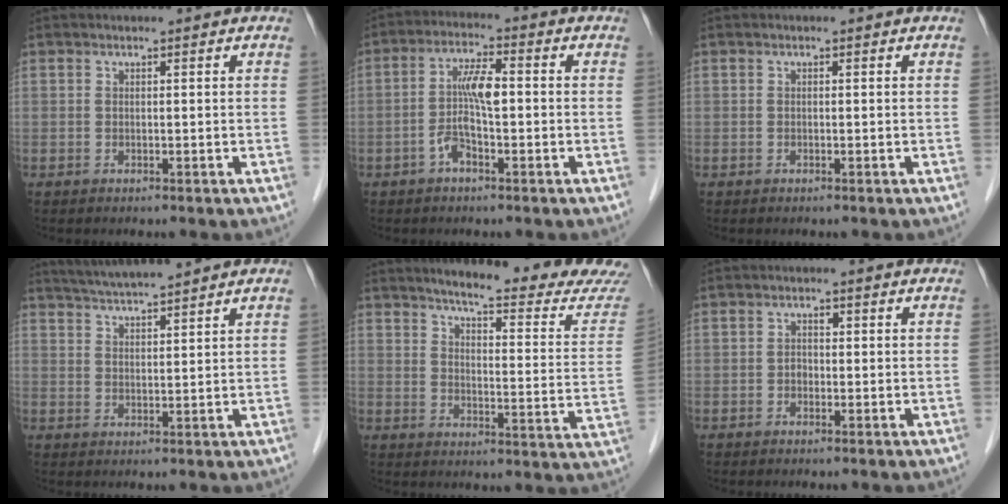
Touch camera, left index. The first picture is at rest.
{"total": 5.7, "force": [-1.2, 1.5, 5.4], "torque": [-0.111, 0.013, -0.024]}
{"total": 0.0}
{"total": 6.4, "force": [5.9, -0.8, 2.5], "torque": [-0.055, 0.018, 0.104]}
{"total": 20.2, "force": [18.6, 0.4, 7.8], "torque": [-0.104, -0.086, 0.221]}
{"total": 1.4, "force": [-0.4, 1.1, 0.7], "torque": [-0.011, 0.003, -0.008]}